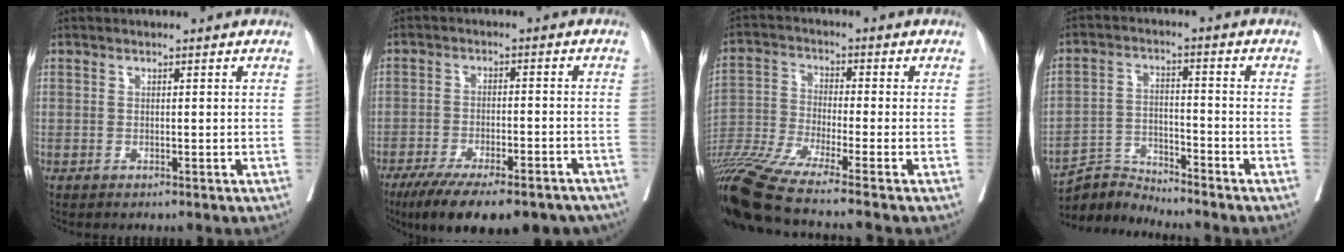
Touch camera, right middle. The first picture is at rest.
{"total": 20.5, "force": [-16.1, 5.6, 11.3], "torque": [-0.152, -0.013, -0.219]}
{"total": 16.7, "force": [-13.6, -1.8, 9.5], "torque": [-0.193, -0.035, -0.244]}
{"total": 6.2, "force": [-6.1, -0.7, -1.0], "torque": [0.009, 0.000, -0.114]}